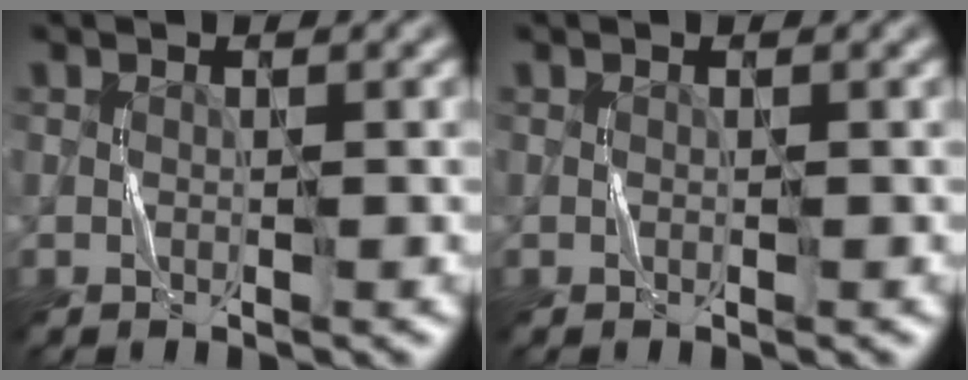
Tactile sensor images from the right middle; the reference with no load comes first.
{"total": 0.0}